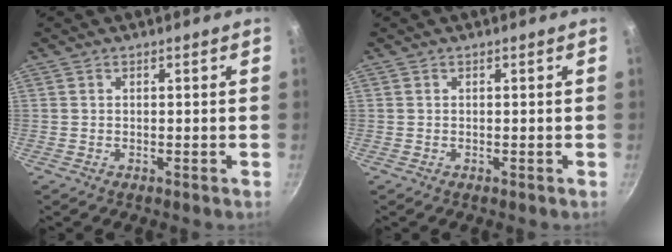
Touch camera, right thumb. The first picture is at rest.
{"total": 0.0}